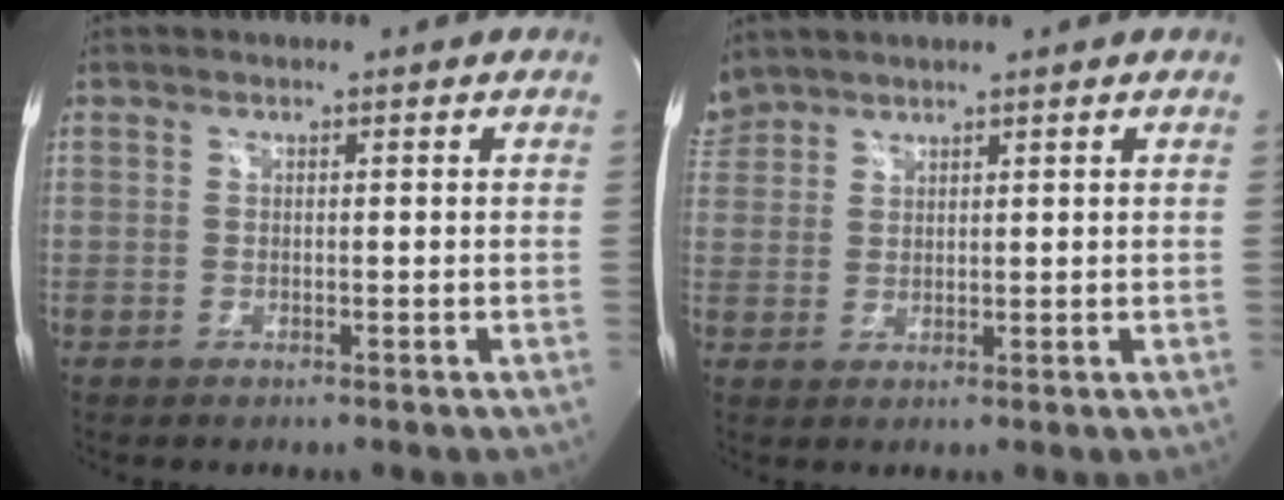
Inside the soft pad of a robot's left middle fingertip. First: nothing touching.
{"total": 3.4, "force": [3.3, 1.0, 0.1], "torque": [-0.009, 0.020, 0.070]}